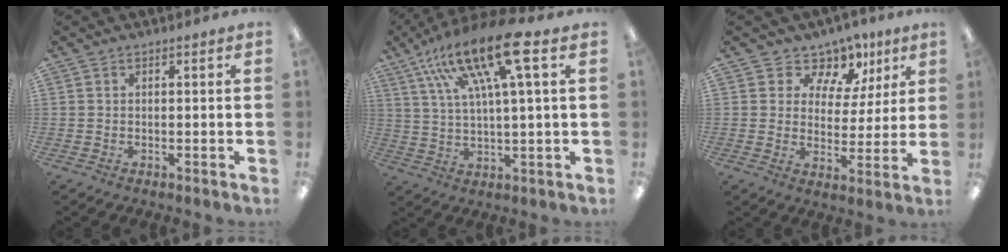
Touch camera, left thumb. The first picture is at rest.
{"total": 17.9, "force": [9.5, 4.5, 14.5], "torque": [-0.282, -0.038, 0.149]}
{"total": 9.4, "force": [6.3, 6.6, 2.4], "torque": [-0.039, -0.045, 0.116]}